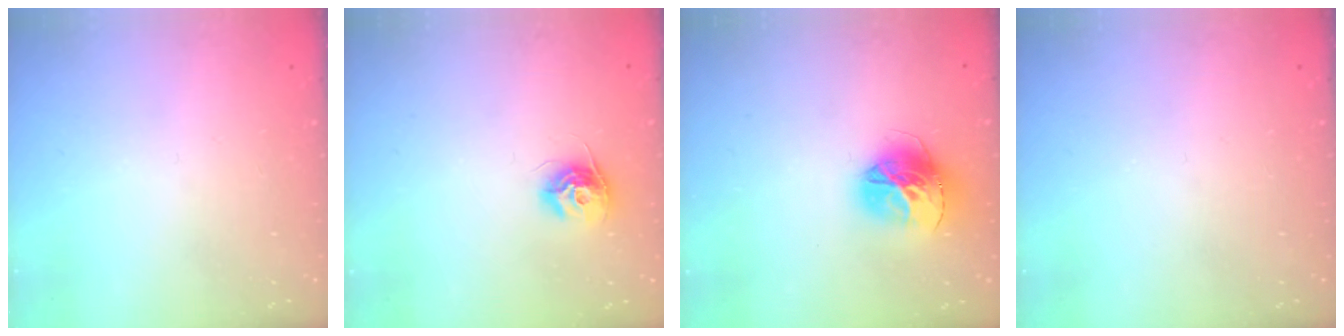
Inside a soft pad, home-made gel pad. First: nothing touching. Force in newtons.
{"total": 9.5, "press": 9.5, "slide": 0.3}
{"total": 15.1, "press": 15.0, "slide": 1.5}
{"total": 0.0}